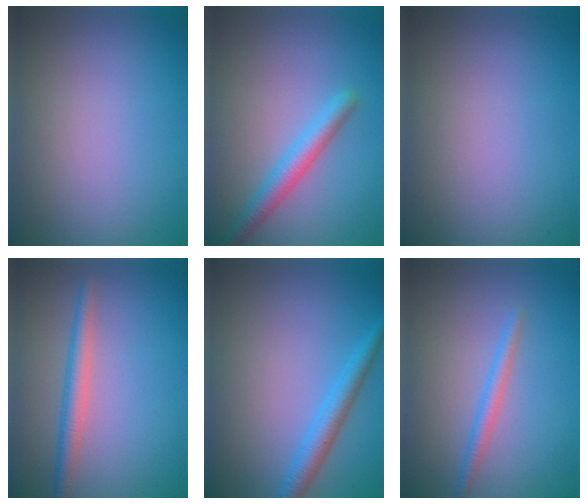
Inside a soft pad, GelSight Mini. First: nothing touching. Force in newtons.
{"total": 2.9, "press": 2.9, "slide": 0.2}
{"total": 0.0}
{"total": 2.4, "press": 2.4, "slide": 0.1}
{"total": 2.8, "press": 2.7, "slide": 0.2}
{"total": 1.6, "press": 1.6, "slide": 0.0}